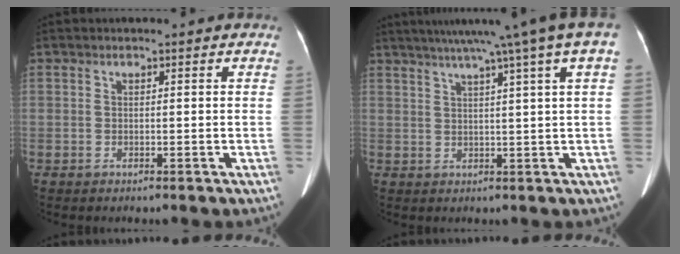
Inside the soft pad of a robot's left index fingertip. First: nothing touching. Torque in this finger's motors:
{"motor_torque": [0.68, -1.46, 0.93, 0.21]}